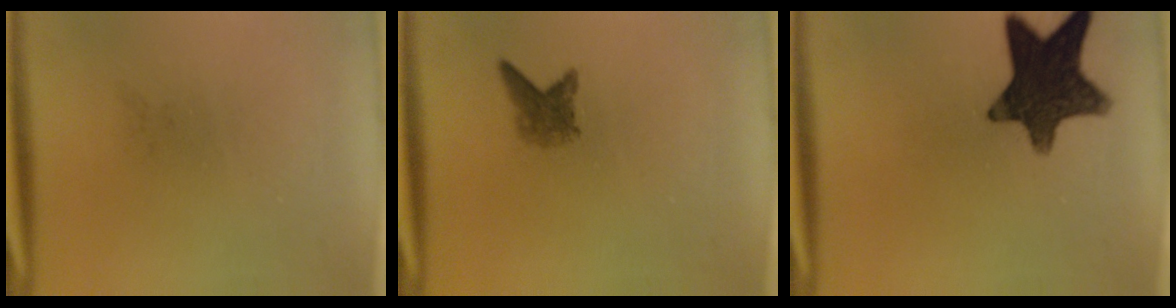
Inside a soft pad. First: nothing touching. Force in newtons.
{"total": 2.3}
{"total": 13.3}